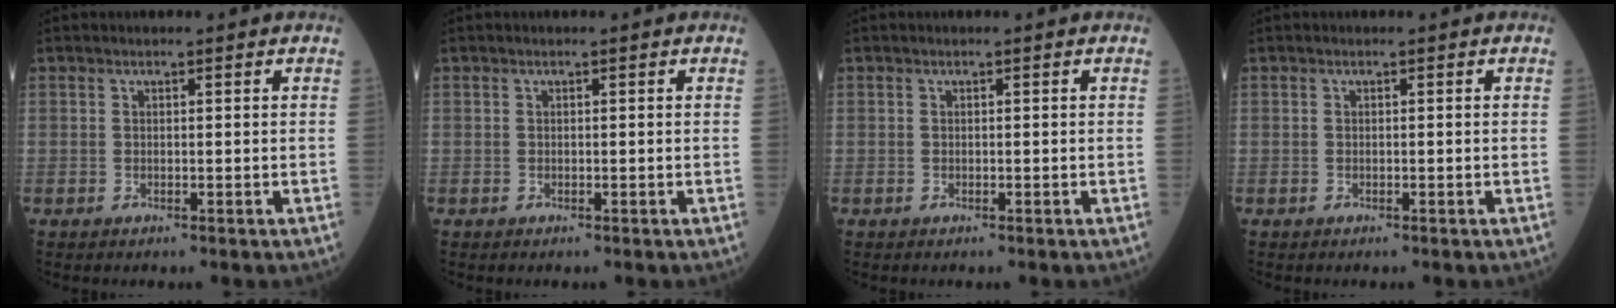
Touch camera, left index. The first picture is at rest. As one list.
[{"total": 0.0}, {"total": 0.0}, {"total": 0.0}]